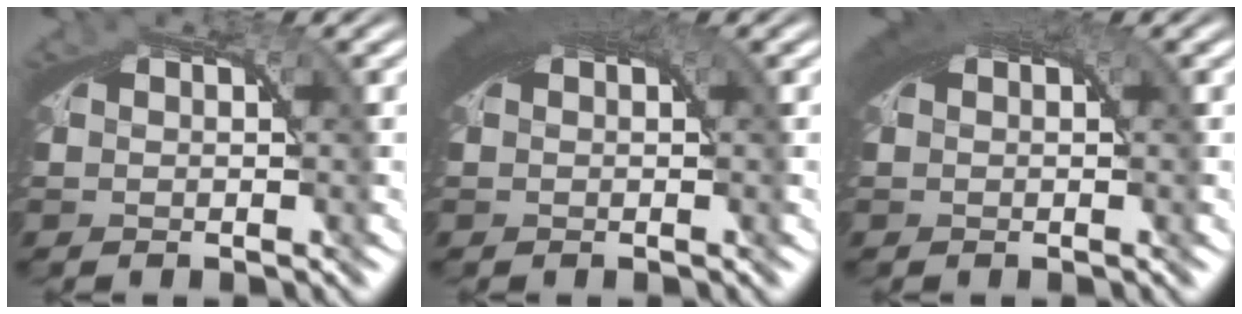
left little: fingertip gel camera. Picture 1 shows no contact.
{"total": 4.3, "force": [1.8, 1.5, 3.6], "torque": [-0.050, 0.014, 0.022]}
{"total": 3.2, "force": [1.5, 1.0, 2.6], "torque": [-0.038, 0.012, 0.021]}